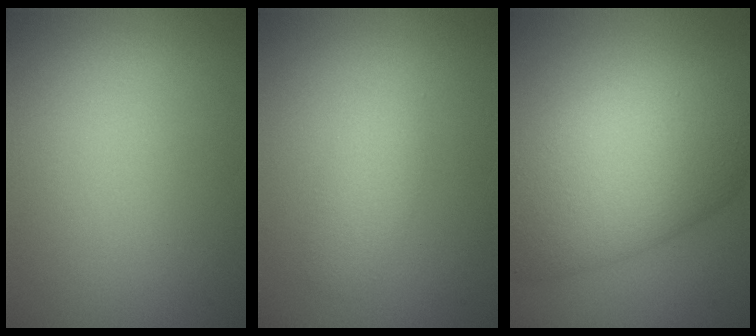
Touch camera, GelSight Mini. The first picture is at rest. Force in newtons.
{"total": 1.9, "press": 1.9, "slide": 0.0}
{"total": 11.8, "press": 11.8, "slide": 0.4}